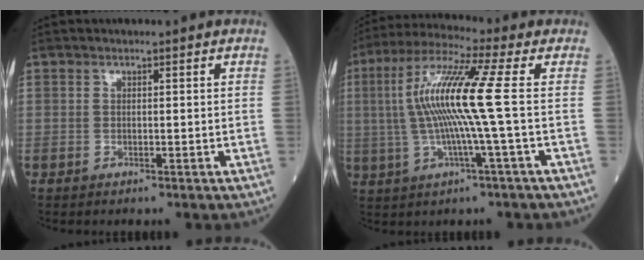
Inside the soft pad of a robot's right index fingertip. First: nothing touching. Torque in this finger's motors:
{"motor_torque": [1.77, 0.37, 0.97, 0.21]}